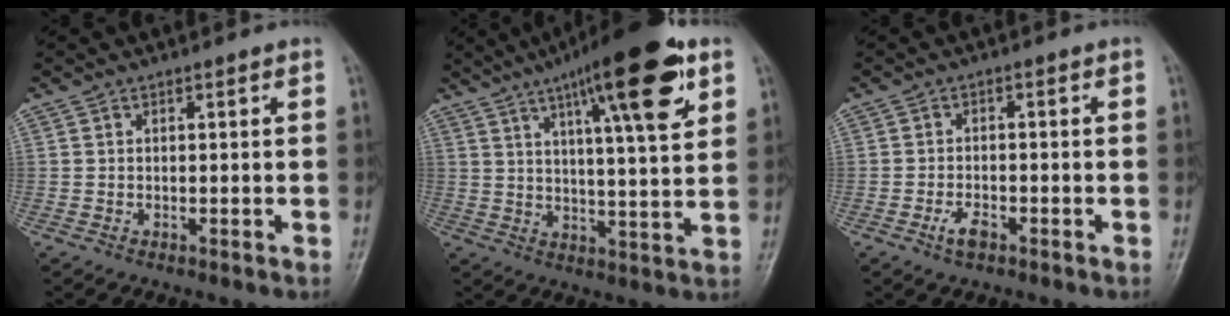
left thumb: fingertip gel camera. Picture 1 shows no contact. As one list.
[{"total": 18.5, "force": [9.4, 4.2, 15.5], "torque": [-0.212, -0.023, 0.137]}, {"total": 2.8, "force": [-1.7, 1.4, 1.7], "torque": [-0.034, 0.009, -0.033]}]